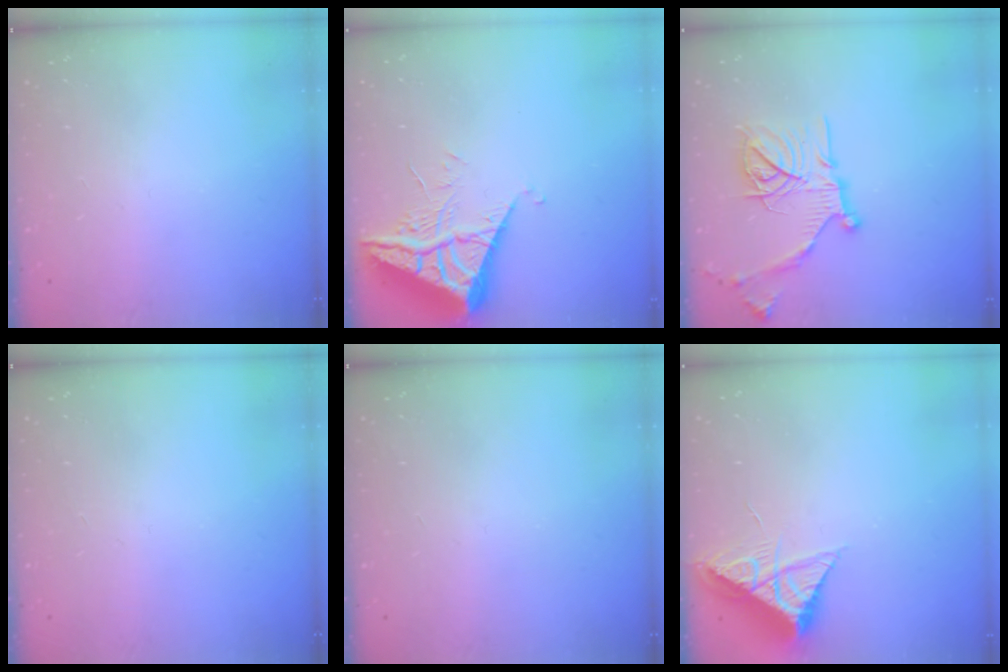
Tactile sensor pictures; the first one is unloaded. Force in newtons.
{"total": 6.6, "press": 6.6, "slide": 0.6}
{"total": 19.5, "press": 19.4, "slide": 1.7}
{"total": 0.0}
{"total": 0.0}
{"total": 8.5, "press": 8.5, "slide": 0.5}